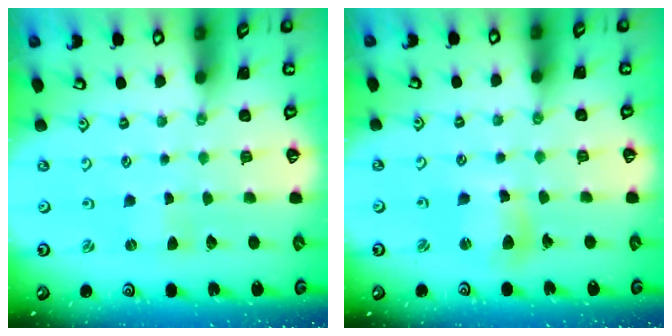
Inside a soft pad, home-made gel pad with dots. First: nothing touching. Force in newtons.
{"total": 7.7, "press": 7.7, "slide": 0.9}